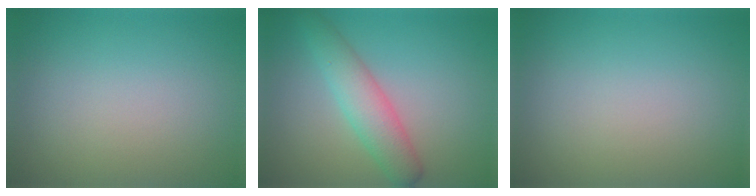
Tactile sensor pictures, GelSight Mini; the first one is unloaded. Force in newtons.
{"total": 4.1, "press": 4.1, "slide": 0.2}
{"total": 0.0}